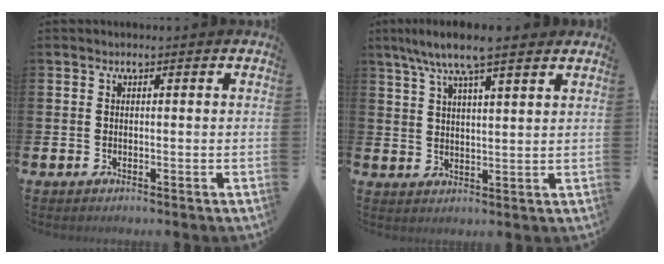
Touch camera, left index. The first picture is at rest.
{"total": 7.5, "force": [6.4, 0.8, 3.8], "torque": [-0.082, -0.018, 0.113]}